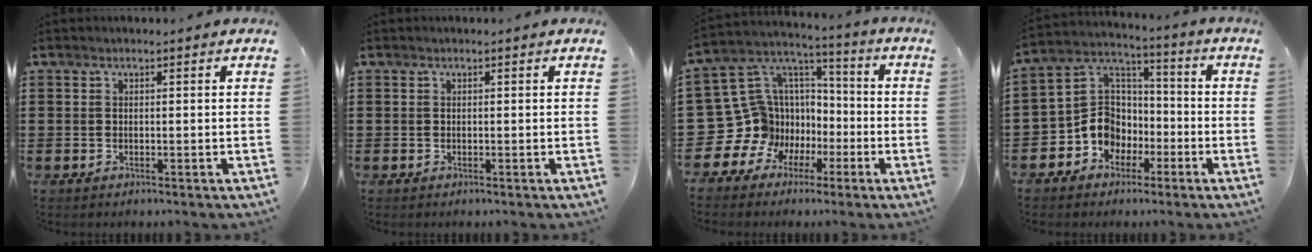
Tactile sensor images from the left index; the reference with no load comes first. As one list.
[{"total": 0.0}, {"total": 12.6, "force": [-4.2, 11.8, 1.2], "torque": [-0.093, -0.014, -0.046]}, {"total": 8.1, "force": [-3.2, 7.2, 1.7], "torque": [-0.082, 0.004, -0.068]}]